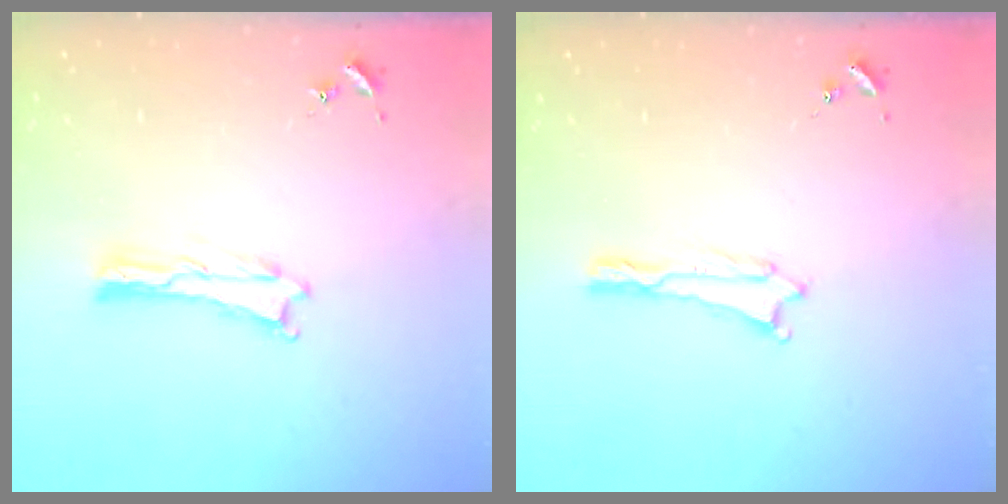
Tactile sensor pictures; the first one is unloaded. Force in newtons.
{"total": 0.0}